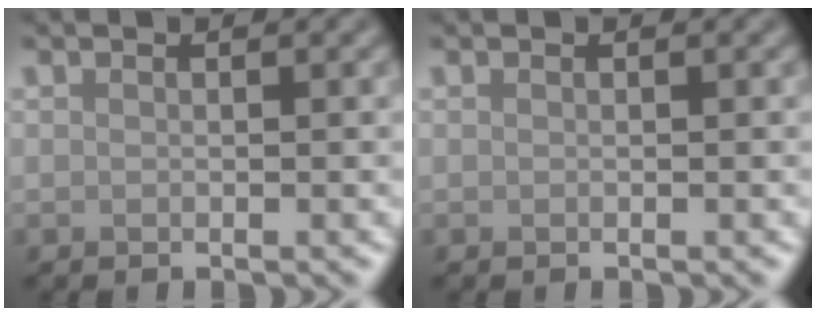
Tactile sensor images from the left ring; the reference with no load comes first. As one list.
[{"total": 0.0}]